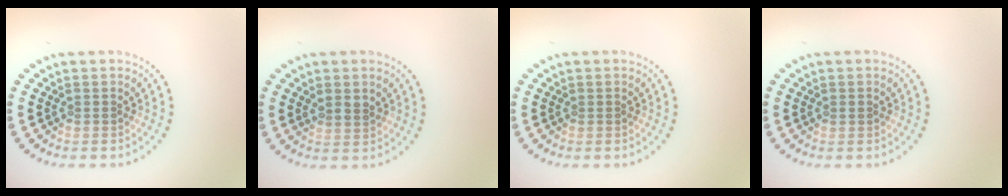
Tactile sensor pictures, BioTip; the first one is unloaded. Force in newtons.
{"total": 1.1, "press": 0.9, "slide": 0.7}
{"total": 0.0}
{"total": 0.6, "press": 0.6, "slide": 0.2}